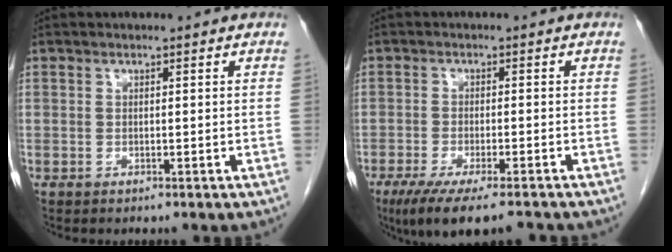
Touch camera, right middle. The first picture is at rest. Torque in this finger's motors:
{"motor_torque": [0.16, -0.14, 0.12, 0.08]}